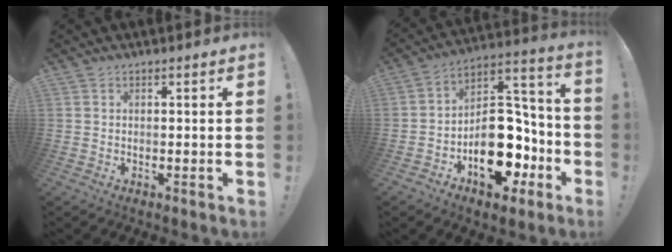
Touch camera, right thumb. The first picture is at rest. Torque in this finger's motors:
{"motor_torque": [3.35, 1.66, 0.57, -0.57, 0.15]}